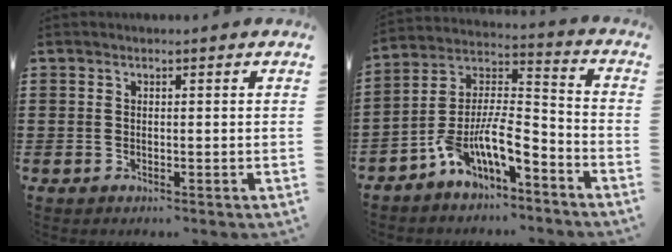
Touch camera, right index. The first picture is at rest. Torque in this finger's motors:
{"motor_torque": [1.23, -0.90, 0.91, 0.21]}